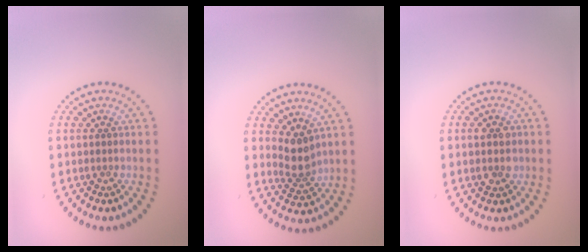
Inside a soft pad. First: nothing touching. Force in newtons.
{"total": 2.6, "press": 2.0, "slide": 1.7}
{"total": 2.3, "press": 2.3, "slide": 0.2}